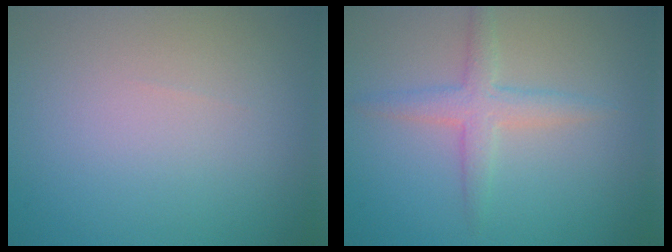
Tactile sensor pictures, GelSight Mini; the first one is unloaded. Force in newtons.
{"total": 2.9, "press": 2.9, "slide": 0.1}